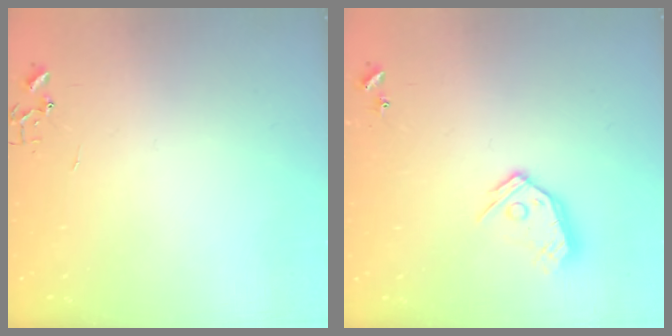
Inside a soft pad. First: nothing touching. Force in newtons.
{"total": 11.0, "press": 10.9, "slide": 1.2}